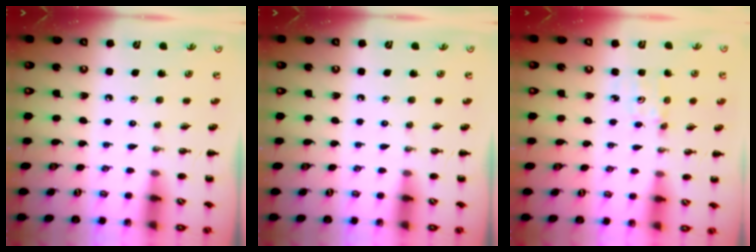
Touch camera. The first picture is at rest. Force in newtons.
{"total": 0.0}
{"total": 2.4, "press": 2.3, "slide": 0.7}